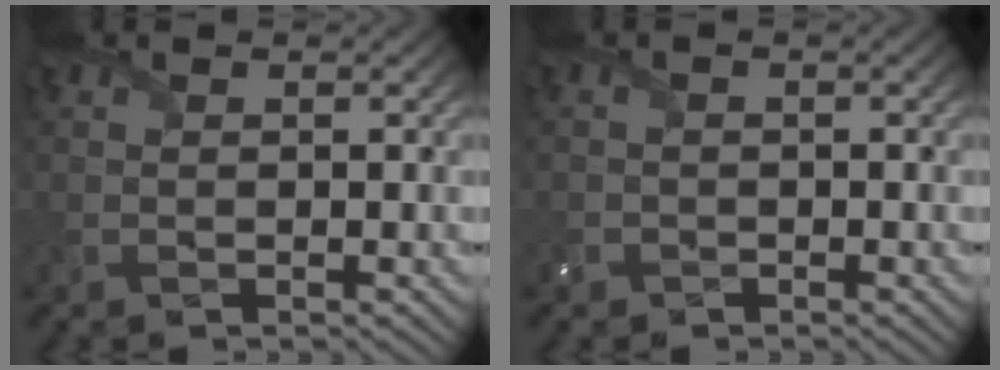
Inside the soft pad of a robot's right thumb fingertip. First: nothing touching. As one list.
[{"total": 1.6, "force": [-1.2, 1.1, -0.1], "torque": [0.006, -0.004, -0.025]}]